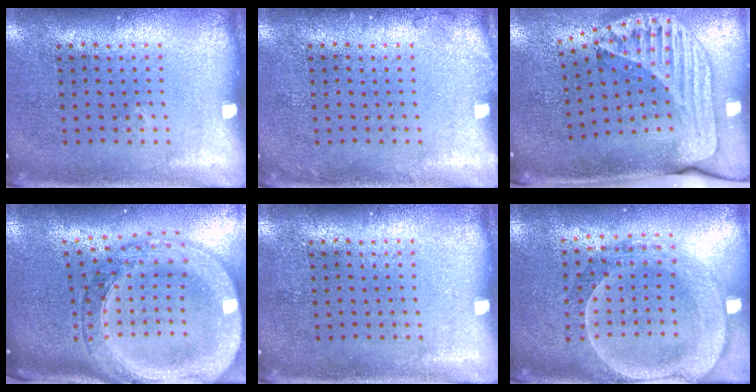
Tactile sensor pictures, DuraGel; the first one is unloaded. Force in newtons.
{"total": 0.6, "press": 0.6, "slide": 0.2}
{"total": 2.5, "press": 1.8, "slide": 1.8}
{"total": 3.8, "press": 3.0, "slide": 2.4}
{"total": 0.0}
{"total": 2.2, "press": 2.1, "slide": 0.8}